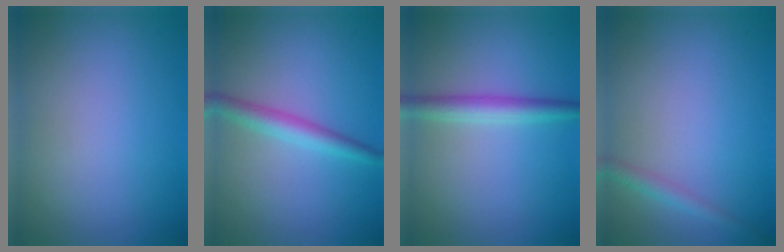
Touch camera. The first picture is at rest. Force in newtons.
{"total": 2.6, "press": 2.6, "slide": 0.0}
{"total": 2.7, "press": 2.7, "slide": 0.1}
{"total": 1.6, "press": 1.6, "slide": 0.1}